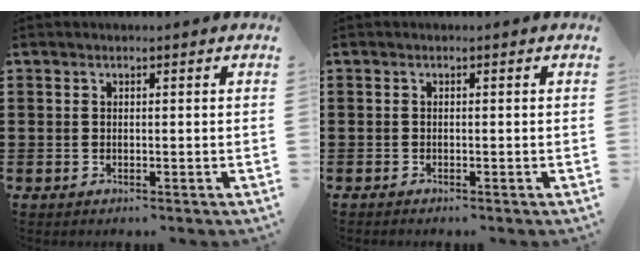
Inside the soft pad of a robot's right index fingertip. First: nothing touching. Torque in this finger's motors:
{"motor_torque": [-1.33, 0.81, 0.00, 0.00]}